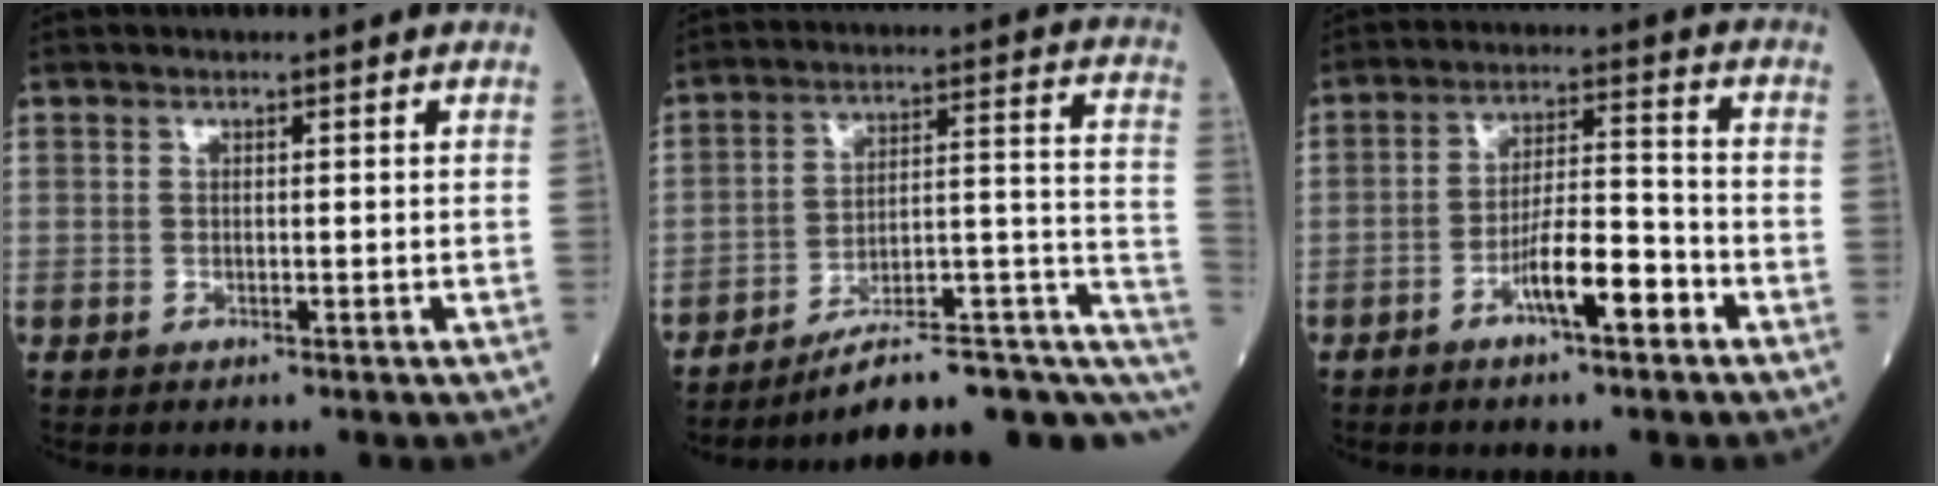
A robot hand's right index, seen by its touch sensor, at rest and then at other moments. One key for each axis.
{"total": 18.2, "fx": -11.9, "fy": 4.8, "fz": 12.9, "tx": -0.109, "ty": 0.067, "tz": -0.159}
{"total": 7.6, "fx": -3.9, "fy": 1.3, "fz": 6.4, "tx": -0.113, "ty": 0.009, "tz": -0.066}